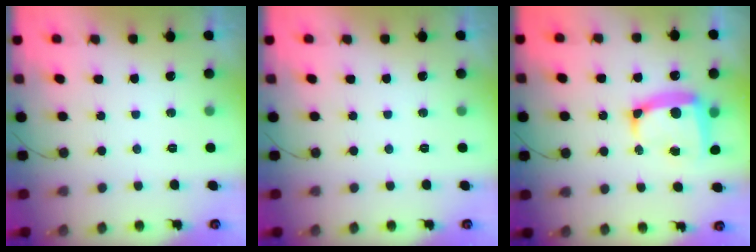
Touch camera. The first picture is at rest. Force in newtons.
{"total": 0.0}
{"total": 13.1, "press": 13.0, "slide": 1.7}